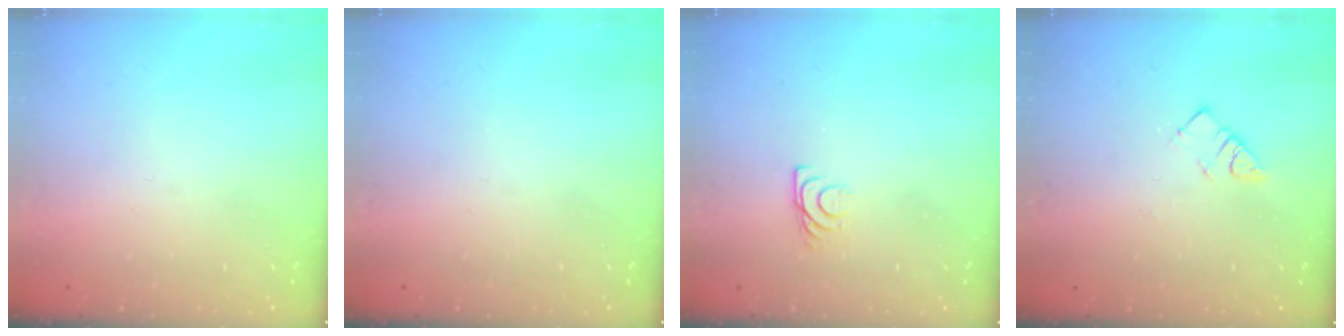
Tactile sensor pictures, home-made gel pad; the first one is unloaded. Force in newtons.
{"total": 0.0}
{"total": 5.4, "press": 5.3, "slide": 0.7}
{"total": 3.6, "press": 3.6, "slide": 0.4}